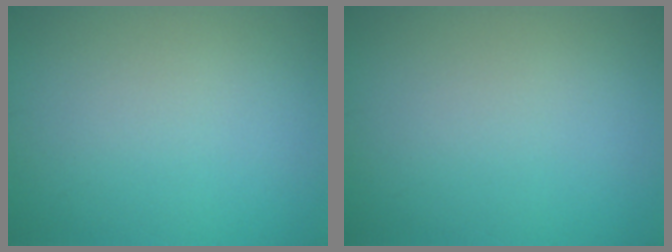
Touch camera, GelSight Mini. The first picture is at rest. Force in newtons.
{"total": 0.0}